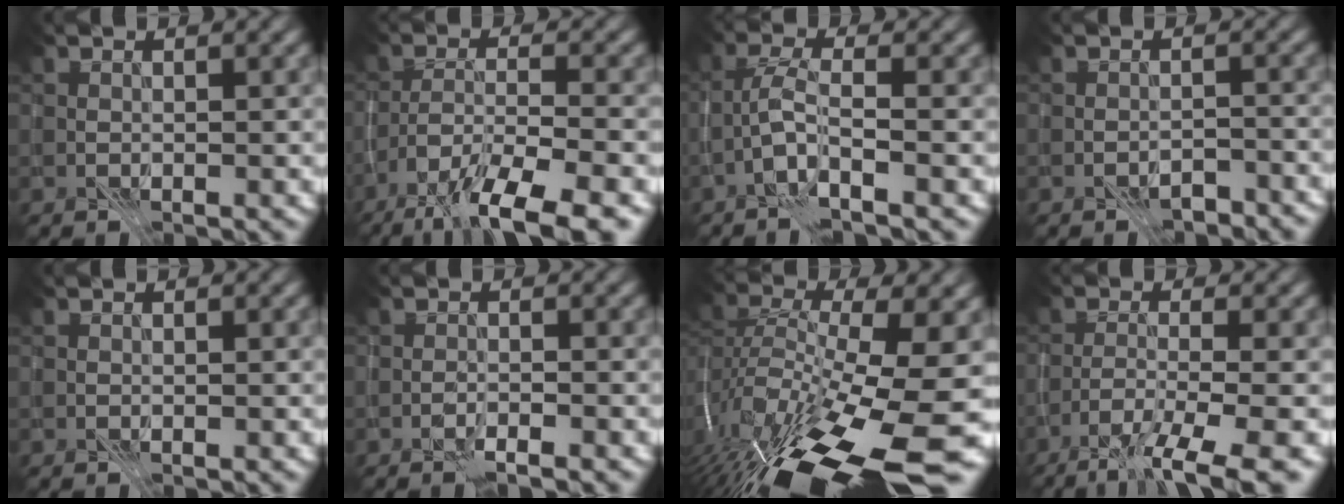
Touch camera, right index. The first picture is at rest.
{"total": 10.0, "force": [-6.8, 2.9, 6.7], "torque": [-0.110, -0.017, -0.104]}
{"total": 2.9, "force": [-1.4, 0.5, 2.5], "torque": [-0.053, 0.008, -0.037]}
{"total": 3.3, "force": [-2.8, 1.2, 1.4], "torque": [-0.024, 0.006, -0.036]}
{"total": 0.0}
{"total": 1.1, "force": [-0.9, 0.1, 0.5], "torque": [-0.007, 0.005, -0.018]}
{"total": 14.7, "force": [-6.4, 4.9, 12.2], "torque": [-0.242, -0.008, -0.102]}
{"total": 6.8, "force": [-4.2, 1.4, 5.2], "torque": [-0.080, 0.002, -0.071]}